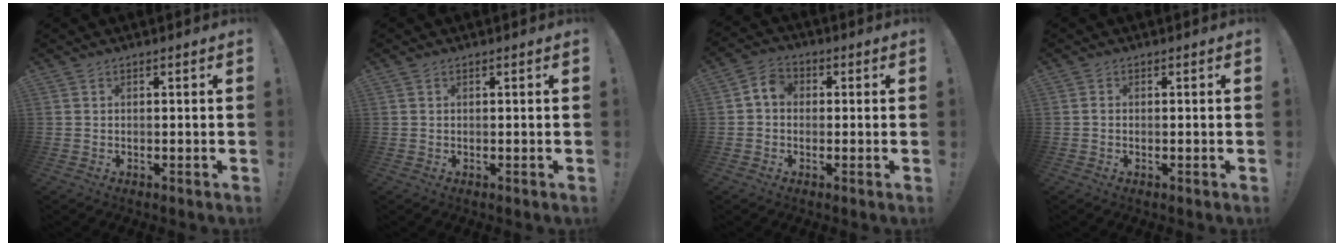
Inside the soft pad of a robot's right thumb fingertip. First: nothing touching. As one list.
[{"total": 0.0}, {"total": 5.2, "force": [0.0, 4.1, 3.2], "torque": [-0.055, 0.017, 0.002]}, {"total": 0.6, "force": [-0.4, 0.2, 0.3], "torque": [-0.014, 0.005, -0.006]}]